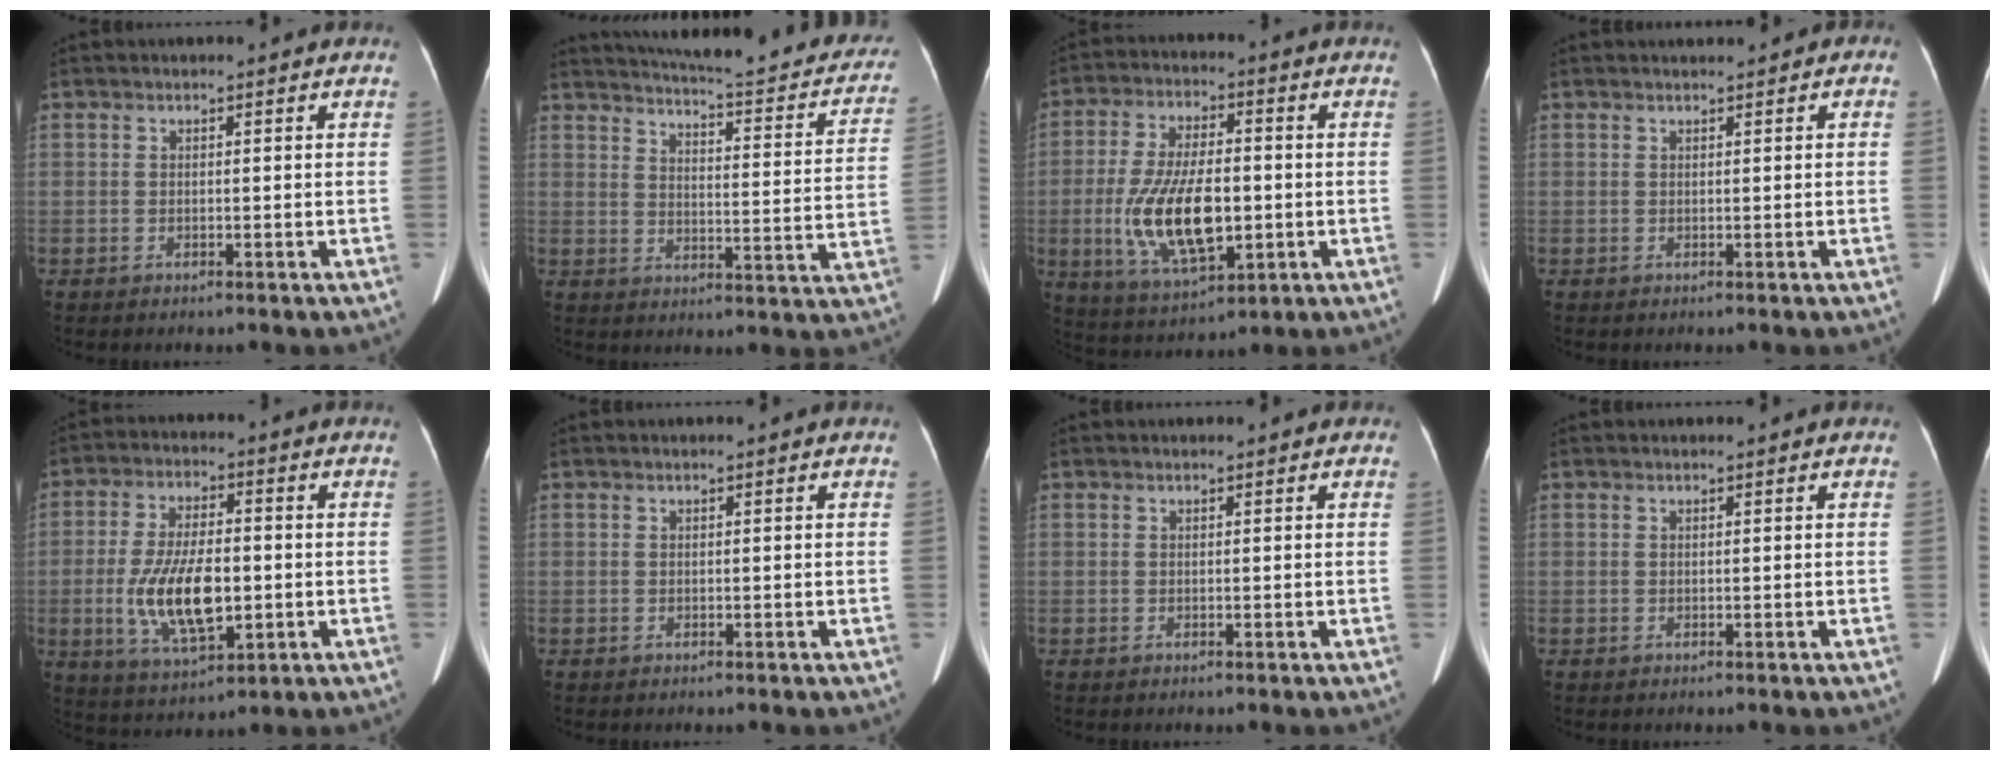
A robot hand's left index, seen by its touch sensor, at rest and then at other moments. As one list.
[{"total": 25.2, "force": [21.7, 5.0, 11.9], "torque": [-0.166, -0.043, 0.246]}, {"total": 13.5, "force": [-2.3, 5.3, 12.2], "torque": [-0.250, -0.012, -0.034]}, {"total": 0.8, "force": [0.4, 0.5, 0.5], "torque": [-0.007, 0.007, 0.002]}, {"total": 11.6, "force": [-2.1, 4.4, 10.5], "torque": [-0.217, -0.012, -0.030]}, {"total": 0.0}, {"total": 0.9, "force": [0.6, 0.5, 0.4], "torque": [-0.007, 0.009, 0.001]}, {"total": 0.6, "force": [0.6, 0.1, 0.3], "torque": [-0.004, 0.007, 0.005]}]